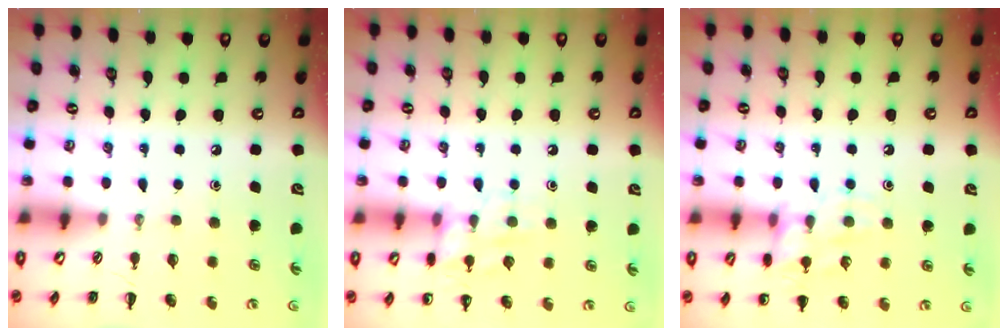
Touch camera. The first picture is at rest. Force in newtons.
{"total": 10.0, "press": 10.0, "slide": 0.4}
{"total": 12.1, "press": 12.1, "slide": 0.7}